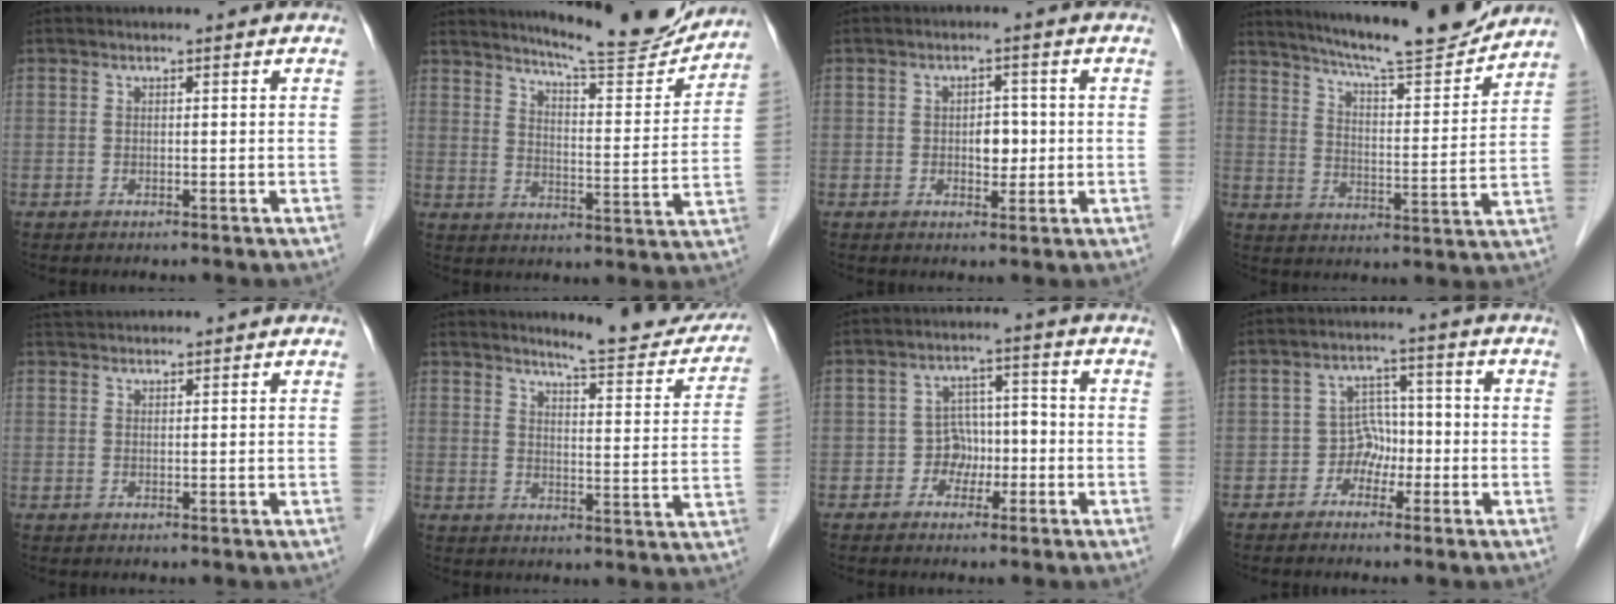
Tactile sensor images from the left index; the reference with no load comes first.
{"total": 15.8, "force": [14.9, 0.8, 5.1], "torque": [-0.079, -0.044, 0.199]}
{"total": 3.2, "force": [-0.2, 2.0, 2.4], "torque": [-0.033, 0.006, 0.001]}
{"total": 16.5, "force": [15.2, 0.8, 6.6], "torque": [-0.109, -0.013, 0.221]}
{"total": 3.3, "force": [3.2, 0.3, 0.7], "torque": [-0.012, 0.035, 0.059]}
{"total": 14.4, "force": [13.4, 1.8, 4.9], "torque": [-0.050, -0.045, 0.153]}
{"total": 4.0, "force": [-1.7, 3.3, 1.4], "torque": [-0.019, 0.015, -0.030]}
{"total": 3.6, "force": [-1.7, 3.0, 1.1], "torque": [-0.015, 0.012, -0.035]}